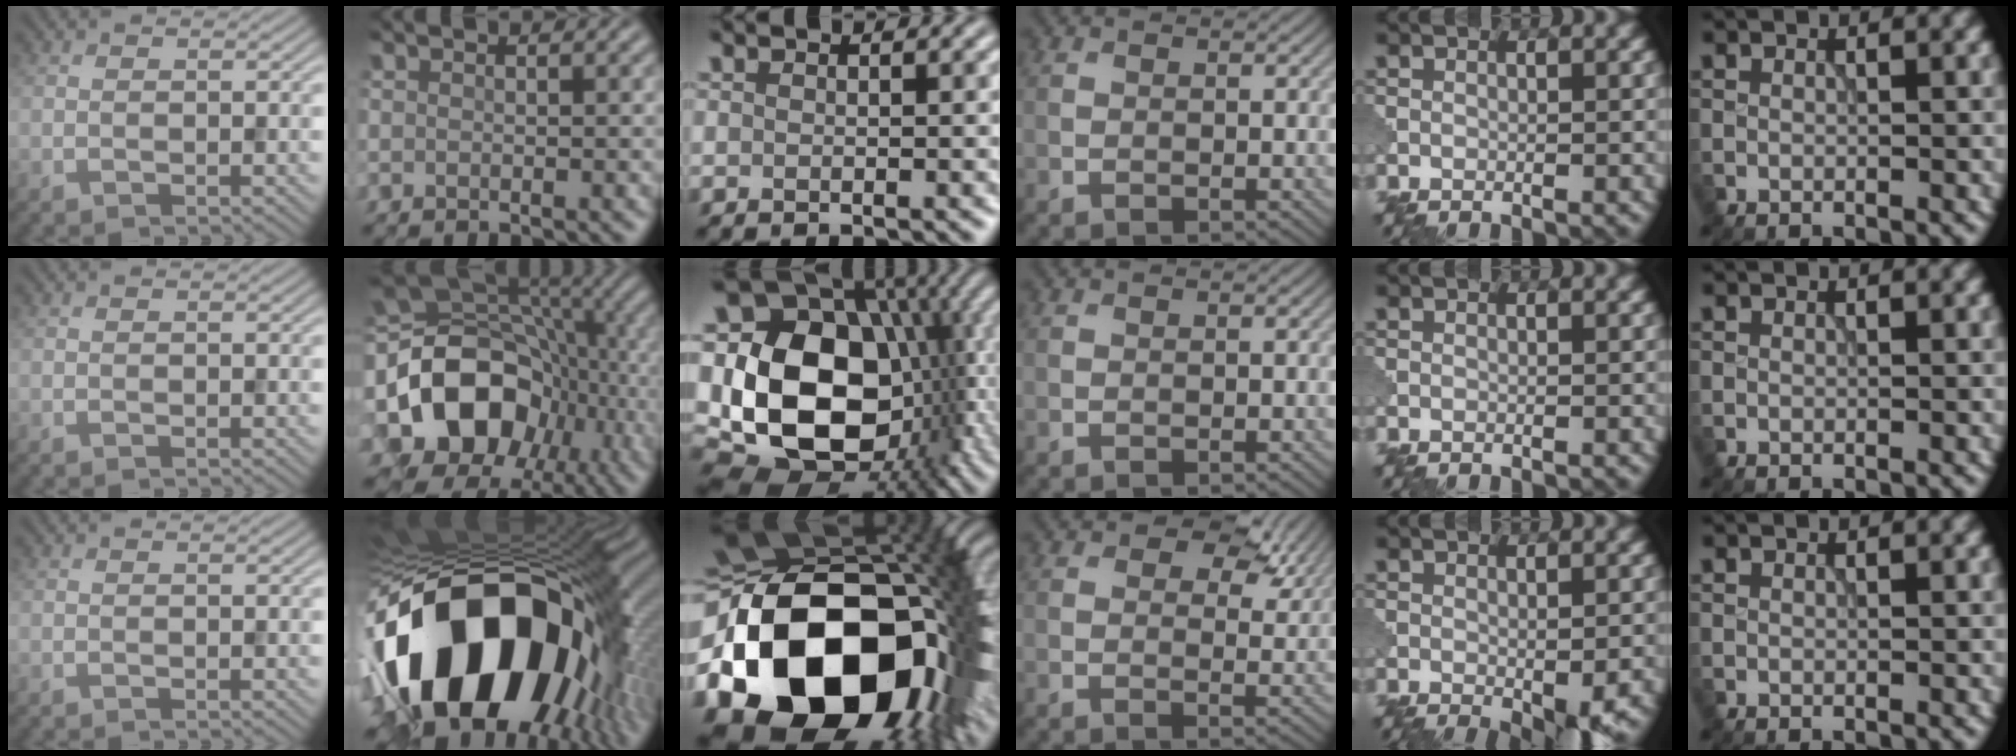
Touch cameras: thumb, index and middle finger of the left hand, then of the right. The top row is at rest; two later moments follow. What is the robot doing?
{"motion": "disassemble", "object": "puzzle pieces"}